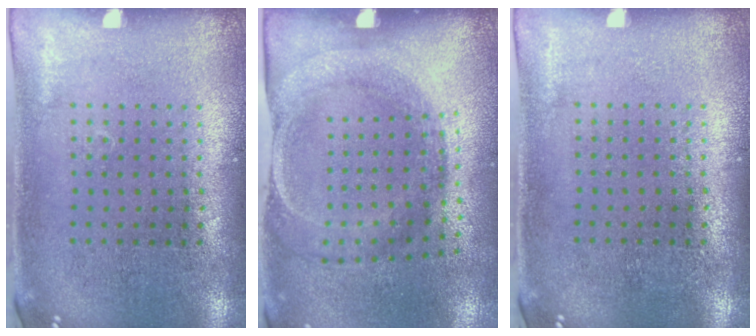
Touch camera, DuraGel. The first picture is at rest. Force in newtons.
{"total": 1.8, "press": 1.2, "slide": 1.4}
{"total": 0.0}